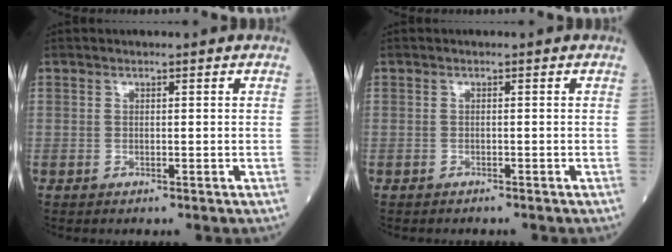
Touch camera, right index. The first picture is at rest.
{"total": 0.7, "force": [-0.7, 0.2, 0.2], "torque": [-0.009, -0.001, -0.009]}